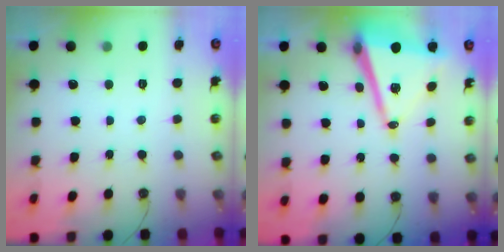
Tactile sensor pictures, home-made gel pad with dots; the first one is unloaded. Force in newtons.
{"total": 13.6, "press": 13.0, "slide": 4.1}